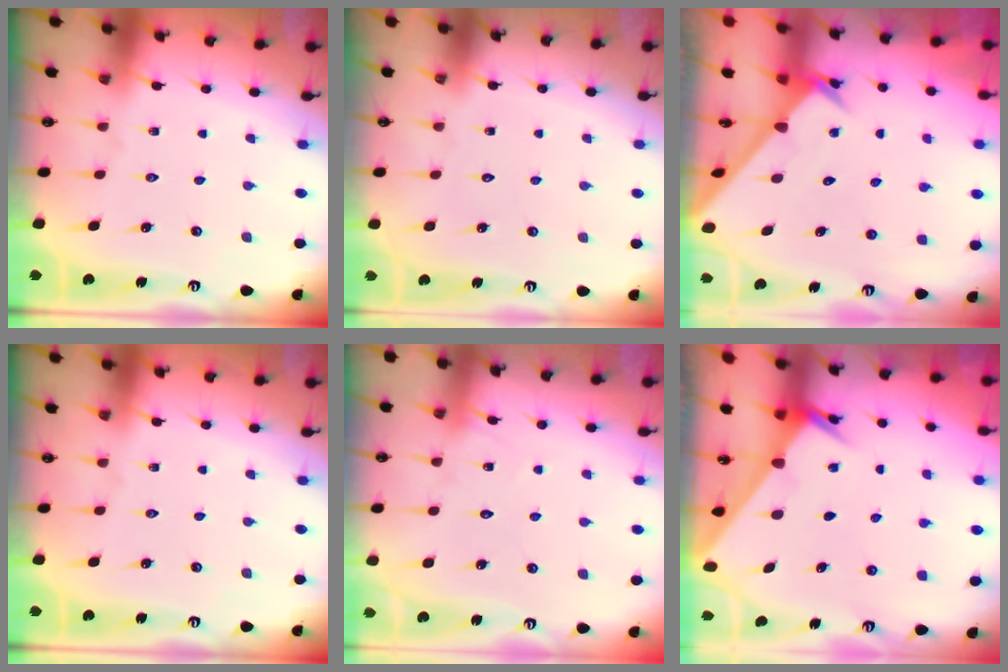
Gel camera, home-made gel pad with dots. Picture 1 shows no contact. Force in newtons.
{"total": 1.6, "press": 1.6, "slide": 0.1}
{"total": 2.4, "press": 2.4, "slide": 0.2}
{"total": 0.0}
{"total": 6.8, "press": 6.8, "slide": 0.6}
{"total": 1.9, "press": 1.9, "slide": 0.2}